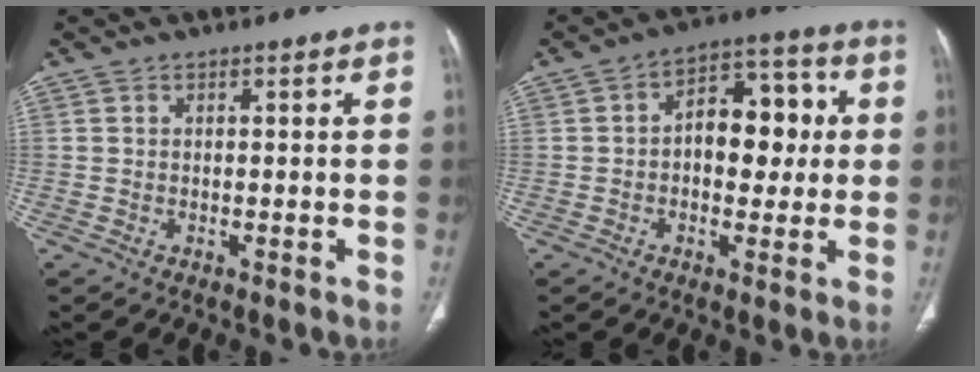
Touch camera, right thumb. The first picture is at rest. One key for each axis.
{"total": 11.8, "fx": 0.7, "fy": 7.5, "fz": 9.2, "tx": -0.092, "ty": 0.029, "tz": 0.005}